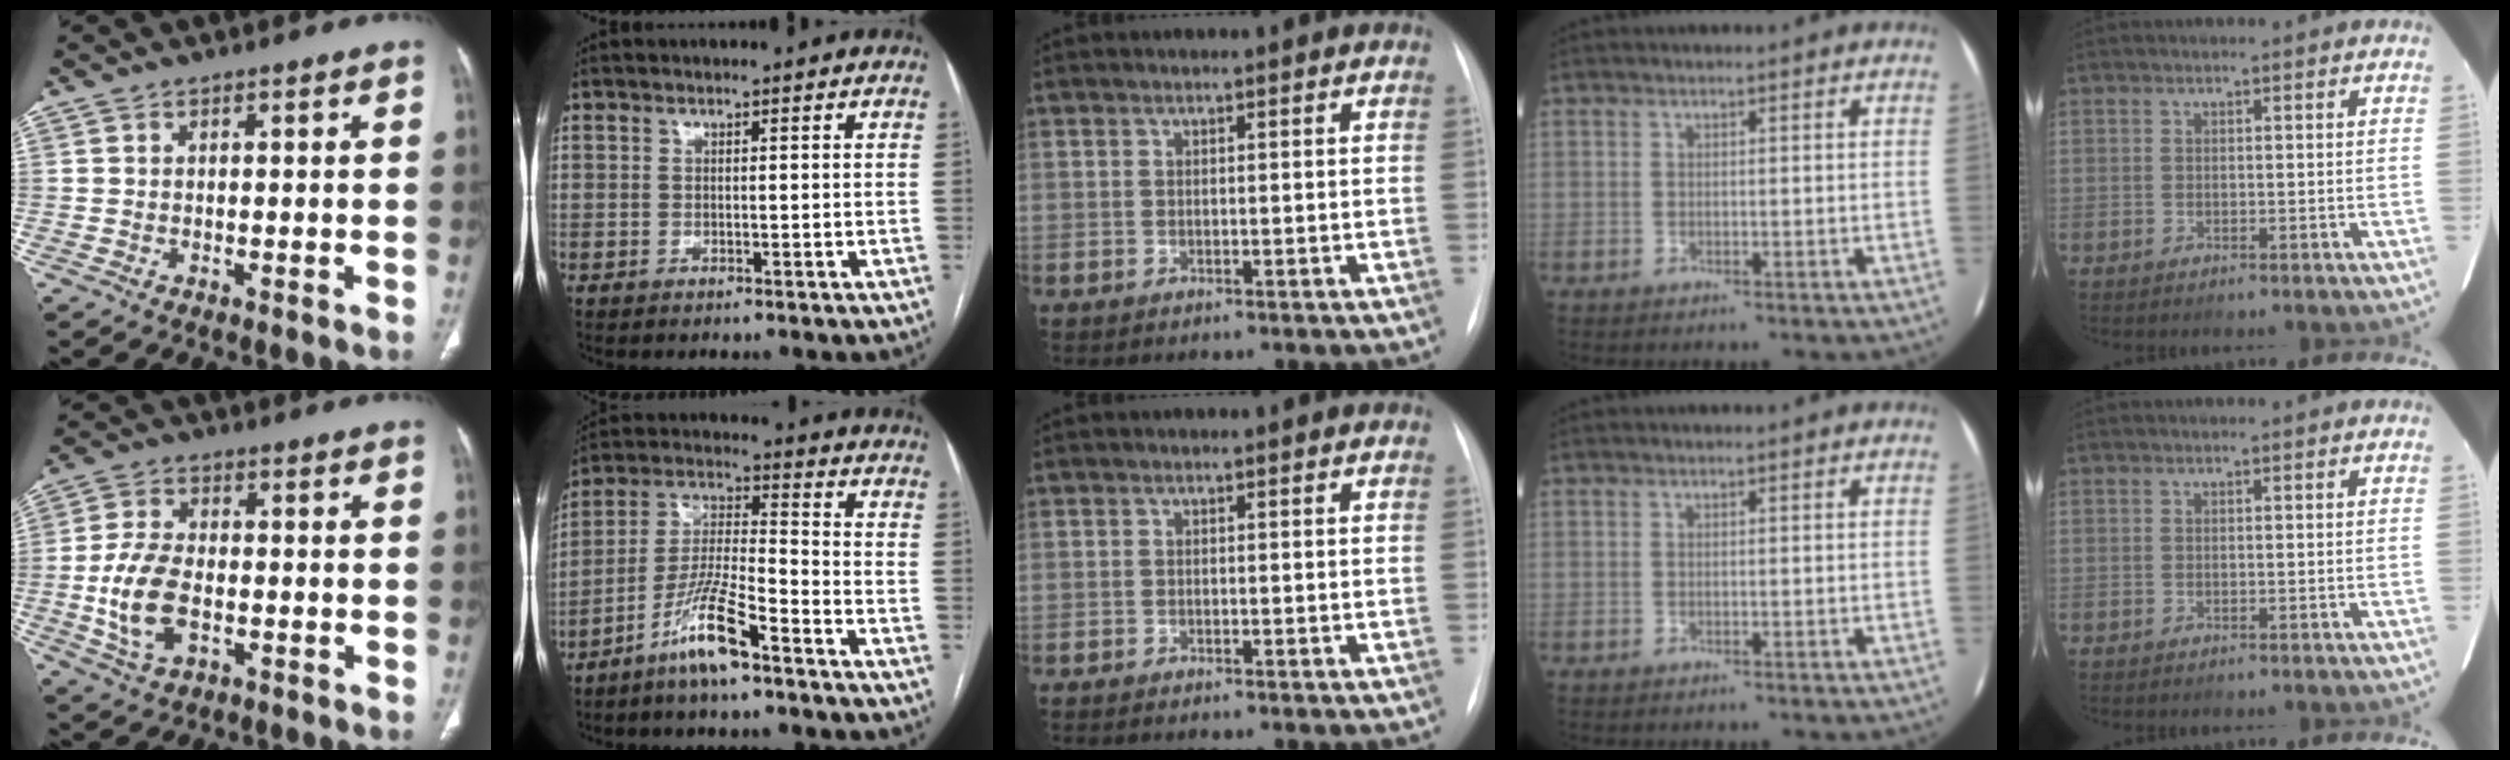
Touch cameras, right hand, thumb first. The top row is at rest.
{"thumb": {"total": 10.7, "force": [-2.2, 6.2, 8.4], "torque": [-0.170, 0.007, -0.038]}, "index": {"total": 10.4, "force": [-7.0, 0.9, 7.7], "torque": [-0.158, -0.011, -0.136]}, "middle": {"total": 2.0, "force": [-1.7, 0.1, 1.1], "torque": [-0.014, -0.003, -0.018]}}